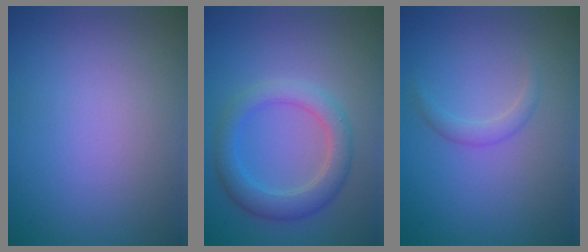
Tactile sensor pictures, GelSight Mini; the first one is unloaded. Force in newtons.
{"total": 3.8, "press": 3.8, "slide": 0.0}
{"total": 1.2, "press": 1.2, "slide": 0.0}